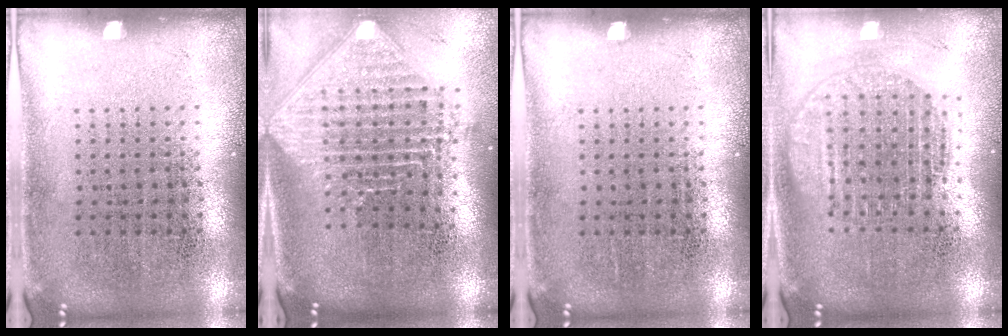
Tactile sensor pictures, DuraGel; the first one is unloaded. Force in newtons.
{"total": 2.4, "press": 1.8, "slide": 1.5}
{"total": 0.0}
{"total": 1.8, "press": 1.5, "slide": 0.9}